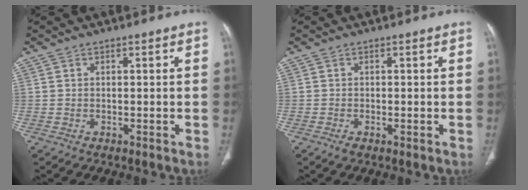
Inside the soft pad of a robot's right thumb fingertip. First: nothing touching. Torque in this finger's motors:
{"motor_torque": [0.11, -0.05, 0.06, -0.33, 0.02]}